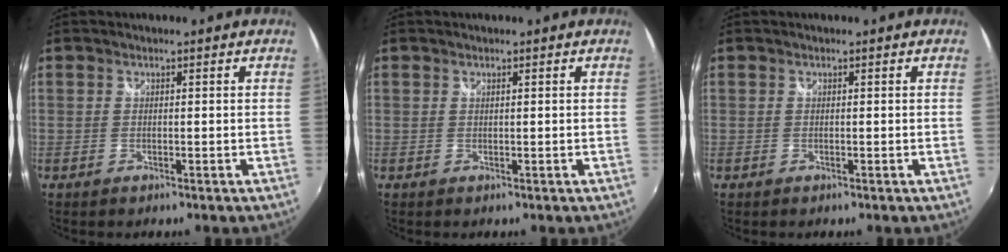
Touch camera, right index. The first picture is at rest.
{"total": 0.0}
{"total": 0.0}